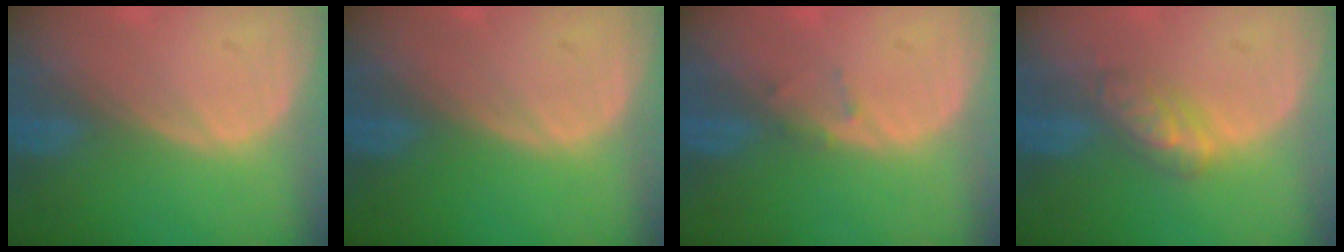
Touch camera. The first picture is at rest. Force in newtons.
{"total": 0.0}
{"total": 1.1, "press": 0.8, "slide": 0.7}
{"total": 4.7, "press": 4.5, "slide": 1.5}